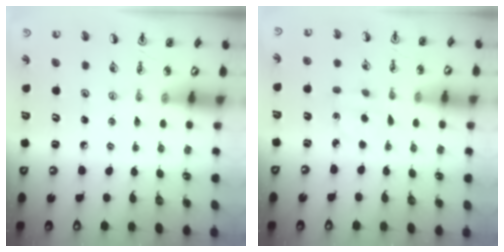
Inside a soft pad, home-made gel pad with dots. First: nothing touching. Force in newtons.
{"total": 1.6, "press": 1.5, "slide": 0.5}